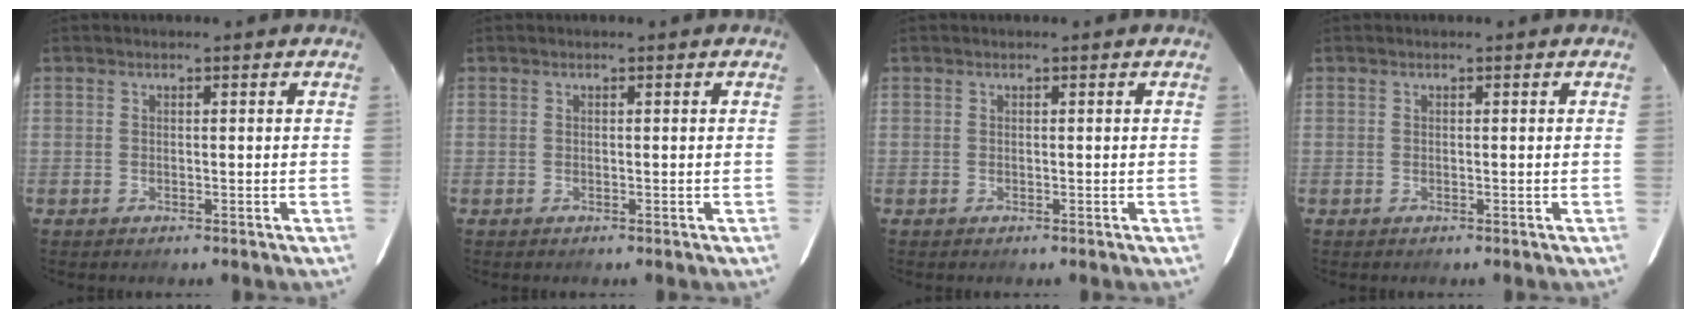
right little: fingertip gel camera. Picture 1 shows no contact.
{"total": 0.0}
{"total": 0.0}
{"total": 0.0}